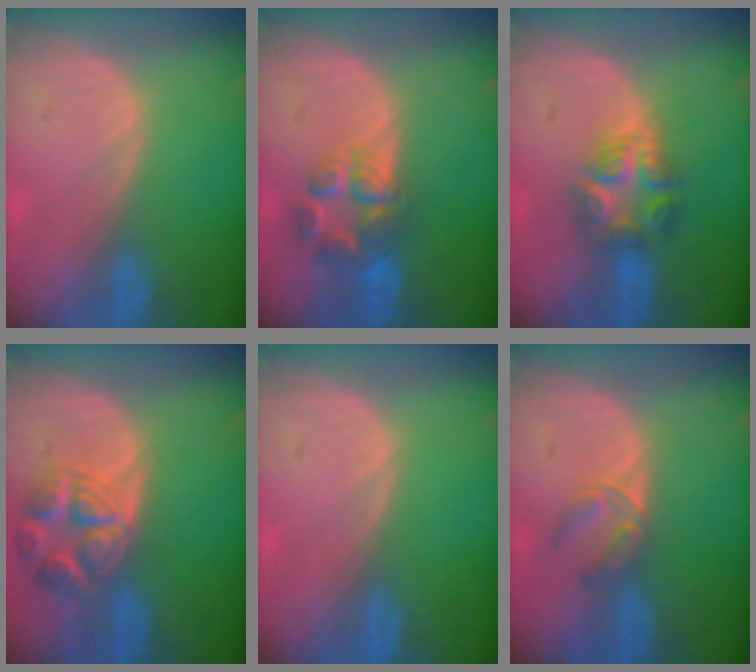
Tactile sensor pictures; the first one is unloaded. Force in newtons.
{"total": 7.0, "press": 5.9, "slide": 3.6}
{"total": 6.3, "press": 6.2, "slide": 1.5}
{"total": 7.8, "press": 7.0, "slide": 3.5}
{"total": 0.0}
{"total": 3.5, "press": 3.3, "slide": 1.0}